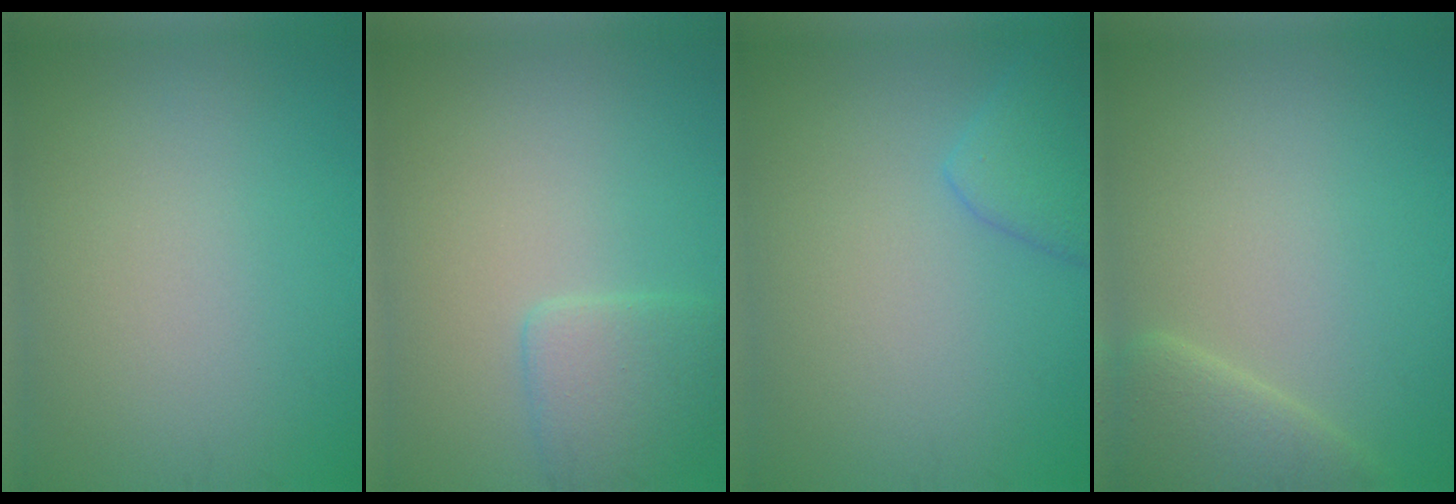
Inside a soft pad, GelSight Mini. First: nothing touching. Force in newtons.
{"total": 2.7, "press": 2.7, "slide": 0.2}
{"total": 2.9, "press": 2.9, "slide": 0.2}
{"total": 3.3, "press": 3.3, "slide": 0.3}